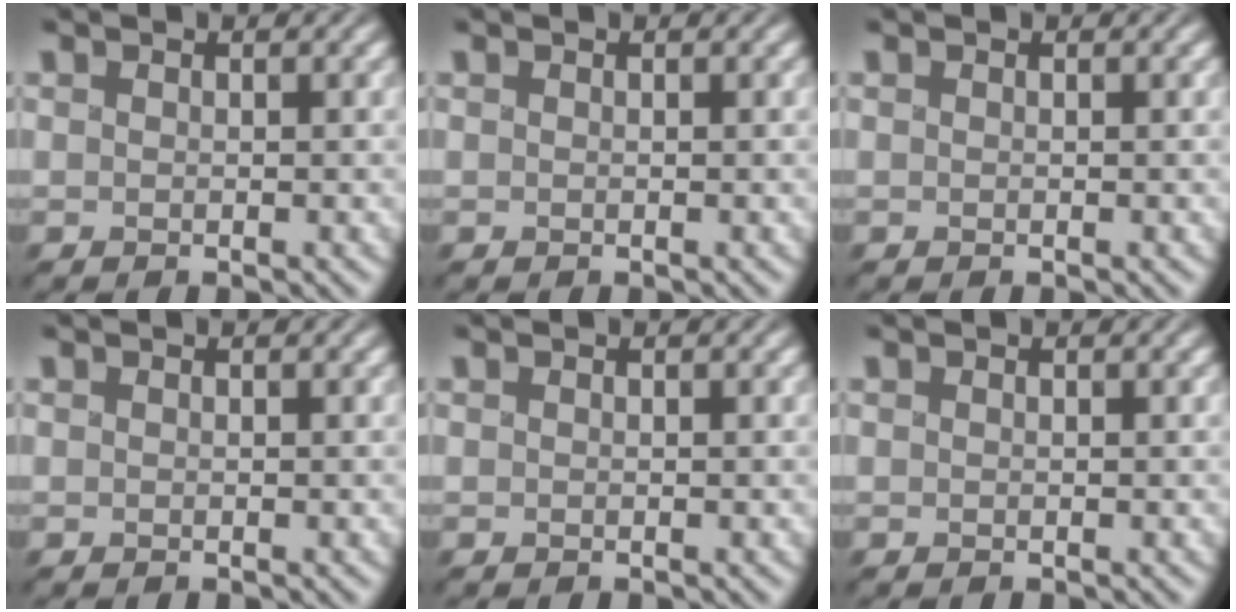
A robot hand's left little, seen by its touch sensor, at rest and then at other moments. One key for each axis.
{"total": 0.0}
{"total": 0.0}
{"total": 0.0}
{"total": 0.0}
{"total": 0.0}